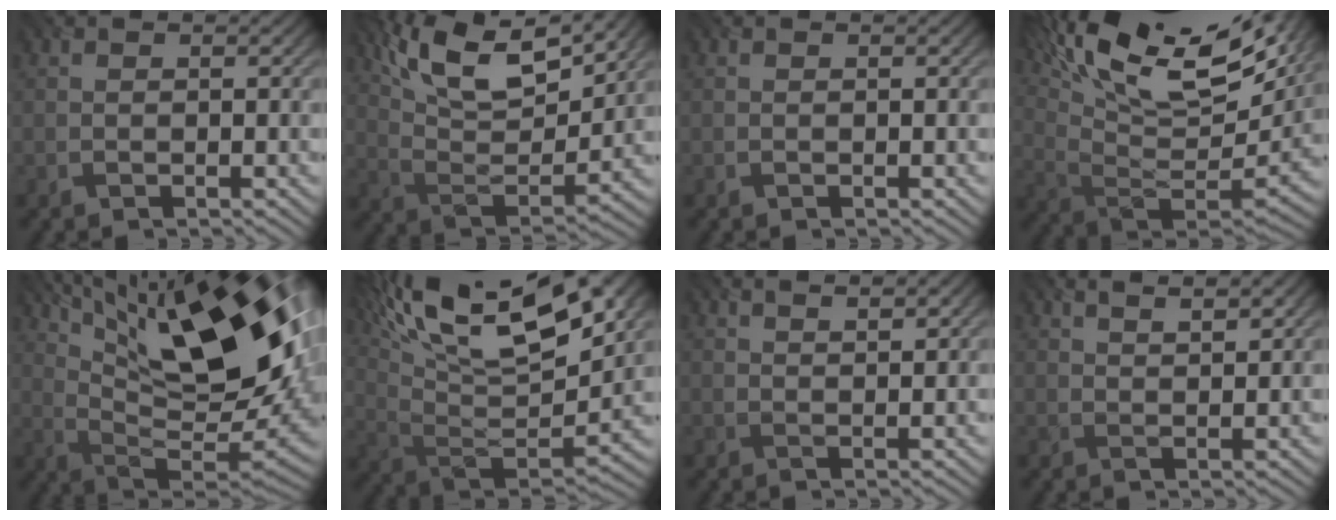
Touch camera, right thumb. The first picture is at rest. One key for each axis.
{"total": 13.9, "fx": 9.4, "fy": 4.5, "fz": 9.3, "tx": -0.196, "ty": 0.001, "tz": 0.168}
{"total": 0.0}
{"total": 20.9, "fx": 12.6, "fy": 7.8, "fz": 14.8, "tx": -0.284, "ty": 0.041, "tz": 0.206}
{"total": 20.8, "fx": 9.1, "fy": 6.9, "fz": 17.3, "tx": -0.280, "ty": 0.024, "tz": 0.153}
{"total": 19.9, "fx": 11.1, "fy": 7.2, "fz": 14.8, "tx": -0.302, "ty": 0.043, "tz": 0.178}
{"total": 2.0, "fx": 1.6, "fy": 0.2, "fz": 1.2, "tx": -0.022, "ty": 0.001, "tz": 0.030}
{"total": 3.2, "fx": 2.5, "fy": 0.5, "fz": 1.9, "tx": -0.030, "ty": 0.002, "tz": 0.045}